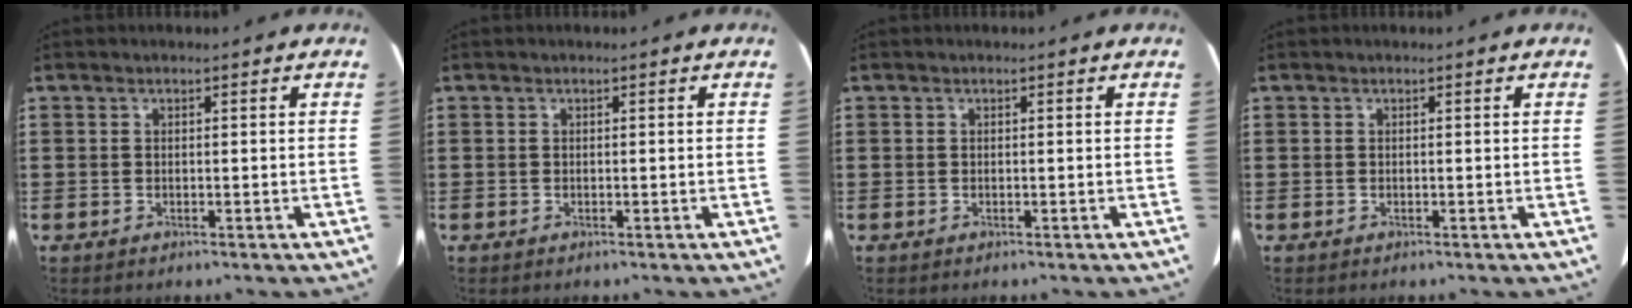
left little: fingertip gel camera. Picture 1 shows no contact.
{"total": 0.0}
{"total": 0.0}
{"total": 0.0}